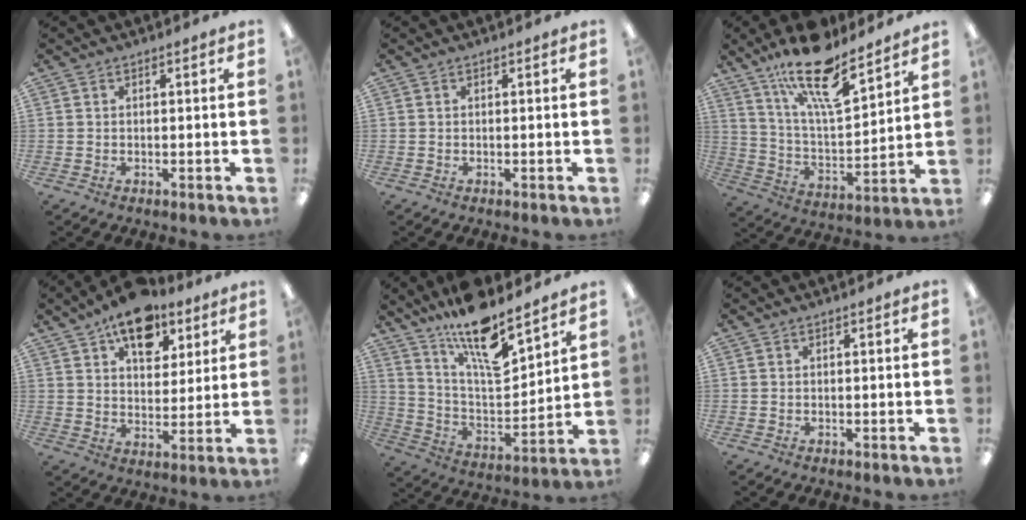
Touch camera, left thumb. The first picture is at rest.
{"total": 0.0}
{"total": 20.0, "force": [14.2, 6.6, 12.4], "torque": [-0.212, -0.081, 0.241]}
{"total": 14.3, "force": [9.3, 8.0, 7.4], "torque": [-0.098, -0.044, 0.164]}
{"total": 16.2, "force": [12.7, 4.5, 9.0], "torque": [-0.162, -0.088, 0.217]}
{"total": 0.0}